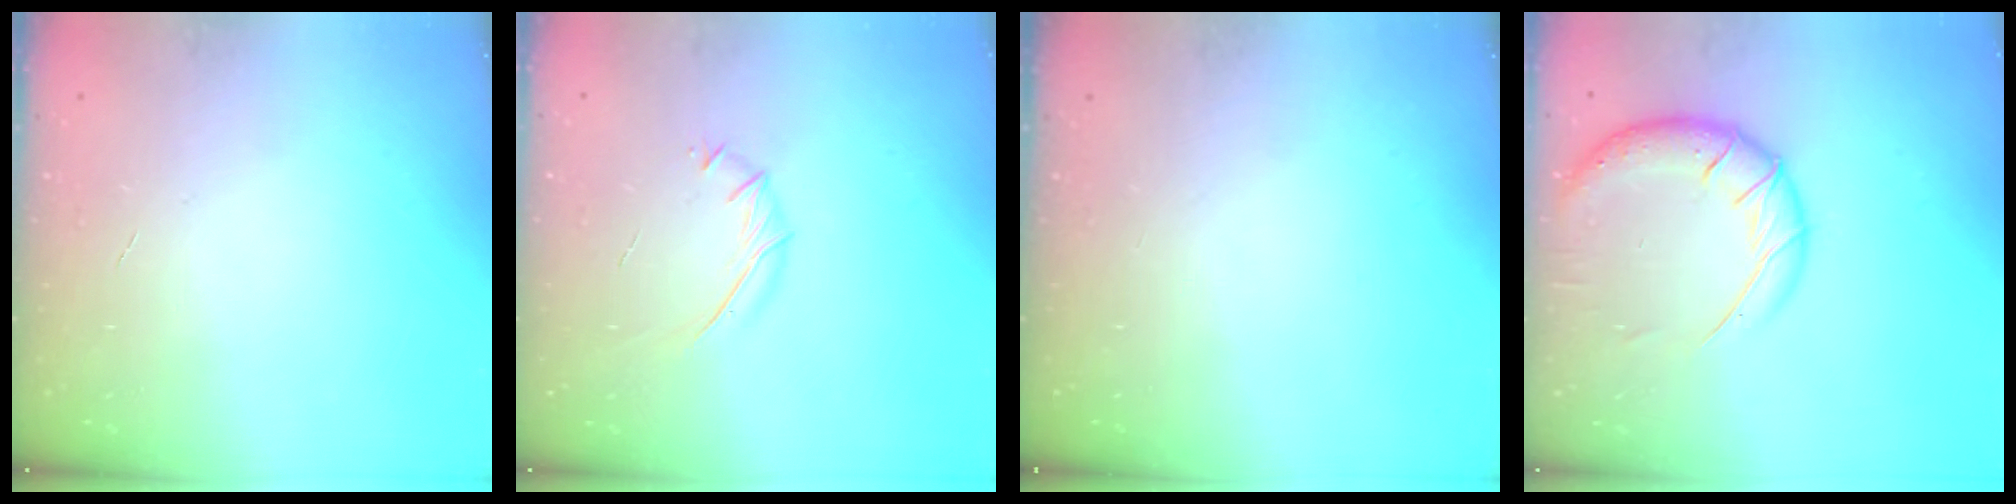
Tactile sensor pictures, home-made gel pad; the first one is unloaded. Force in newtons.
{"total": 5.5, "press": 5.3, "slide": 1.5}
{"total": 0.0}
{"total": 15.9, "press": 15.5, "slide": 3.4}